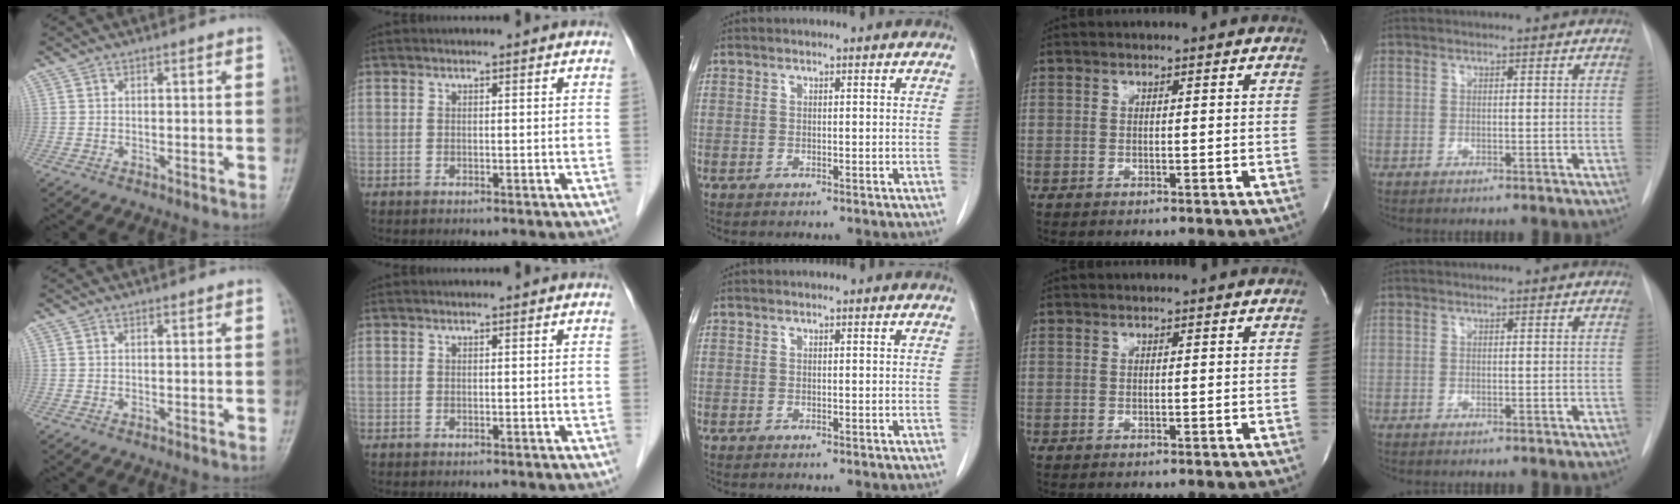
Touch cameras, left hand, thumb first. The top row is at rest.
{}